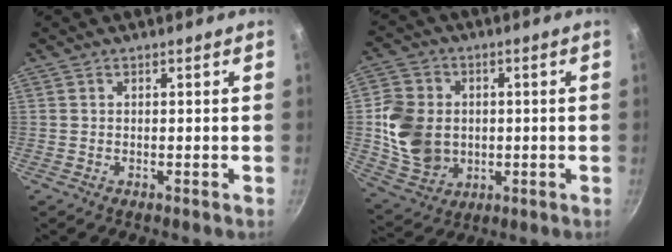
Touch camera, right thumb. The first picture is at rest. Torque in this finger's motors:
{"motor_torque": [0.18, 0.19, 1.12, -0.07, 0.14]}